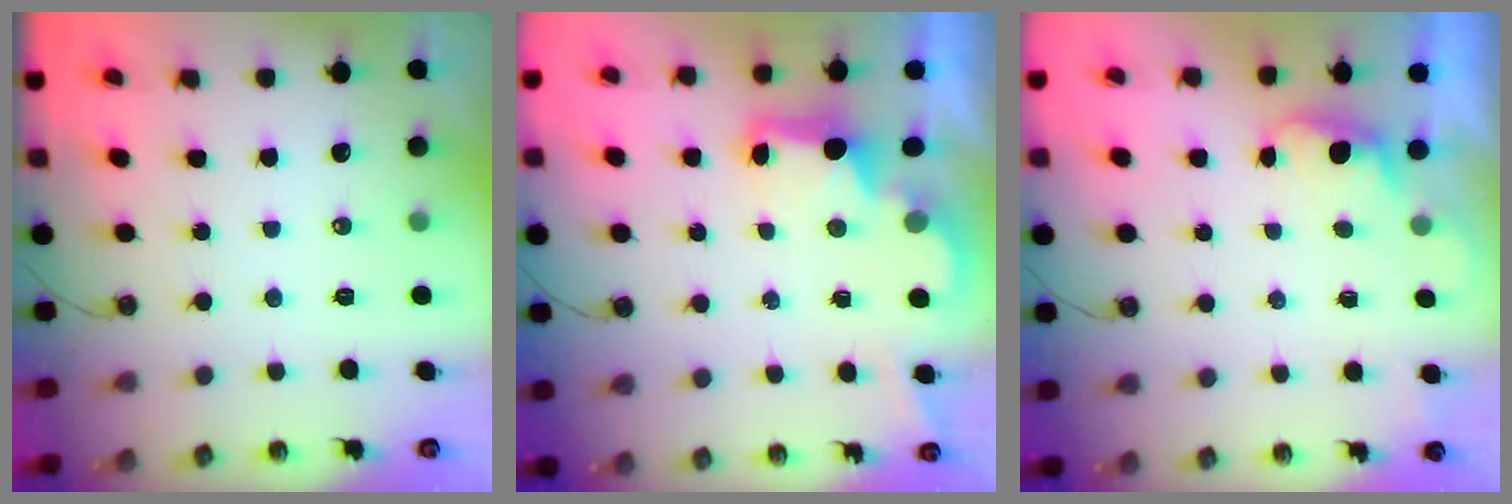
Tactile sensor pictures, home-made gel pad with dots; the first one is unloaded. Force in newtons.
{"total": 2.9, "press": 2.8, "slide": 0.6}
{"total": 0.8, "press": 0.4, "slide": 0.7}